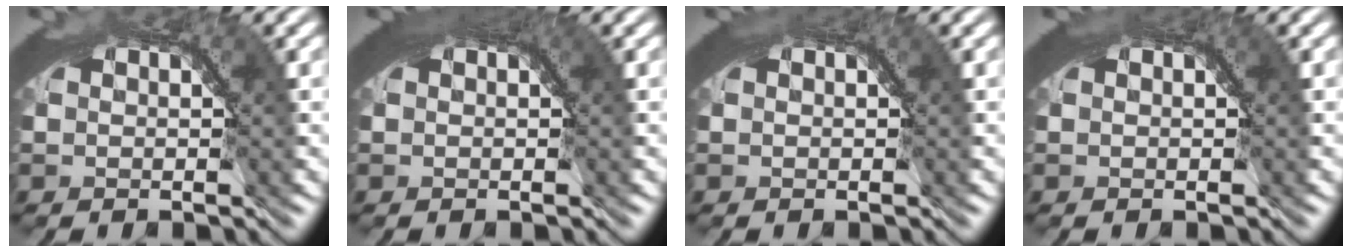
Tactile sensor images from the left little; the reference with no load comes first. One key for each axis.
{"total": 1.7, "fx": 1.0, "fy": 0.4, "fz": 1.4, "tx": -0.013, "ty": 0.003, "tz": 0.011}
{"total": 0.8, "fx": 0.5, "fy": 0.2, "fz": 0.7, "tx": -0.004, "ty": 0.001, "tz": 0.006}
{"total": 1.1, "fx": 0.5, "fy": 0.3, "fz": 0.9, "tx": -0.009, "ty": 0.002, "tz": 0.006}